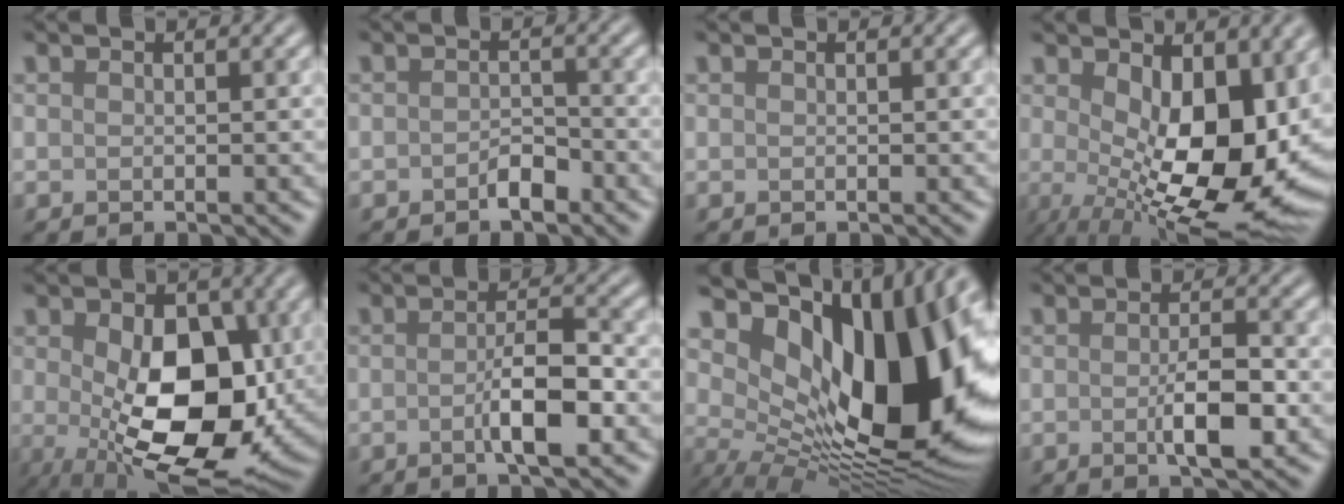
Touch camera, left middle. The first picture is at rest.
{"total": 1.5, "force": [-1.1, 0.7, 0.8], "torque": [-0.015, 0.002, -0.020]}
{"total": 0.0}
{"total": 15.2, "force": [-0.2, 7.2, 13.4], "torque": [-0.172, -0.015, 0.005]}
{"total": 12.3, "force": [-0.5, 6.6, 10.3], "torque": [-0.154, -0.013, -0.005]}
{"total": 4.2, "force": [-1.1, 0.8, 4.0], "torque": [-0.068, 0.004, -0.022]}
{"total": 16.1, "force": [4.4, 8.3, 13.0], "torque": [-0.185, -0.012, 0.081]}
{"total": 3.8, "force": [-0.8, 0.9, 3.6], "torque": [-0.062, -0.004, -0.013]}